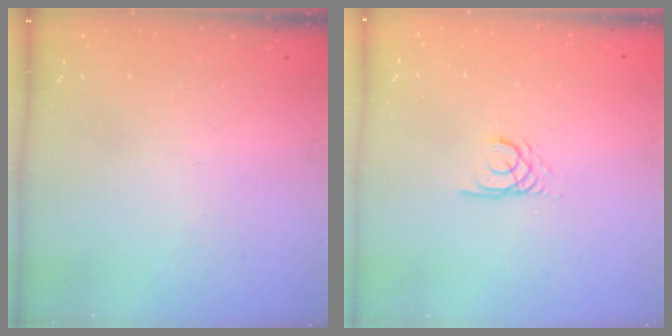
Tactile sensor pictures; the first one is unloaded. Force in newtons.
{"total": 2.2, "press": 2.2, "slide": 0.3}